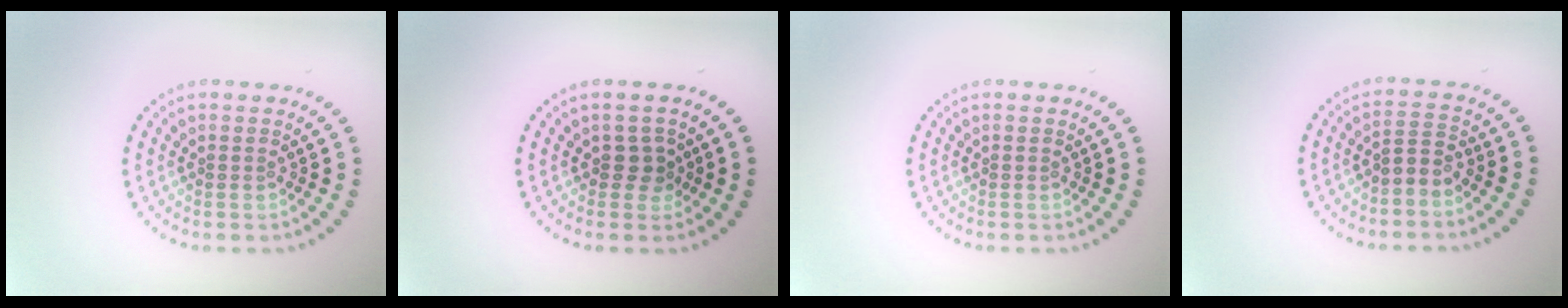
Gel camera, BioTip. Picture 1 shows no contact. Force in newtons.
{"total": 1.5, "press": 1.3, "slide": 0.8}
{"total": 0.0}
{"total": 1.8, "press": 1.4, "slide": 1.2}